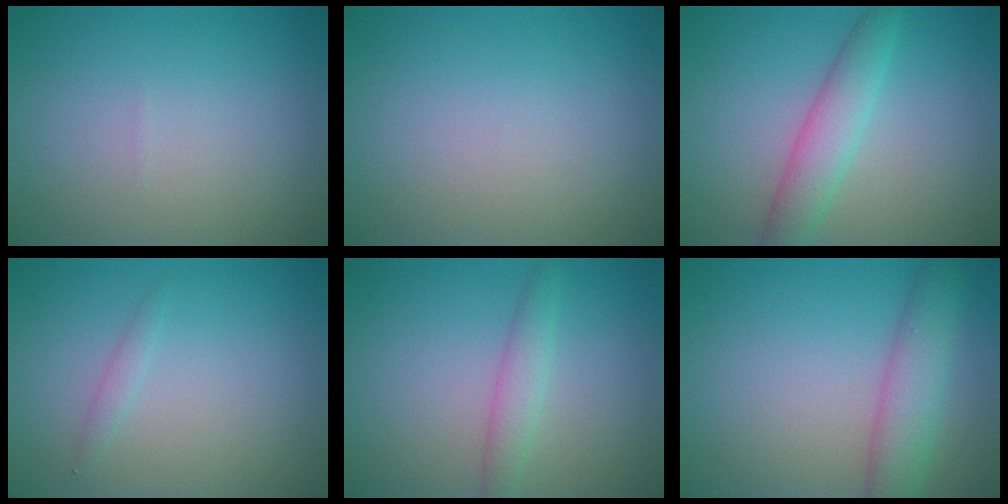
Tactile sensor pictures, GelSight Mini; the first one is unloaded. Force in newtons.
{"total": 0.0}
{"total": 3.5, "press": 3.5, "slide": 0.0}
{"total": 0.8, "press": 0.8, "slide": 0.0}
{"total": 2.0, "press": 2.0, "slide": 0.0}
{"total": 4.0, "press": 4.0, "slide": 0.1}